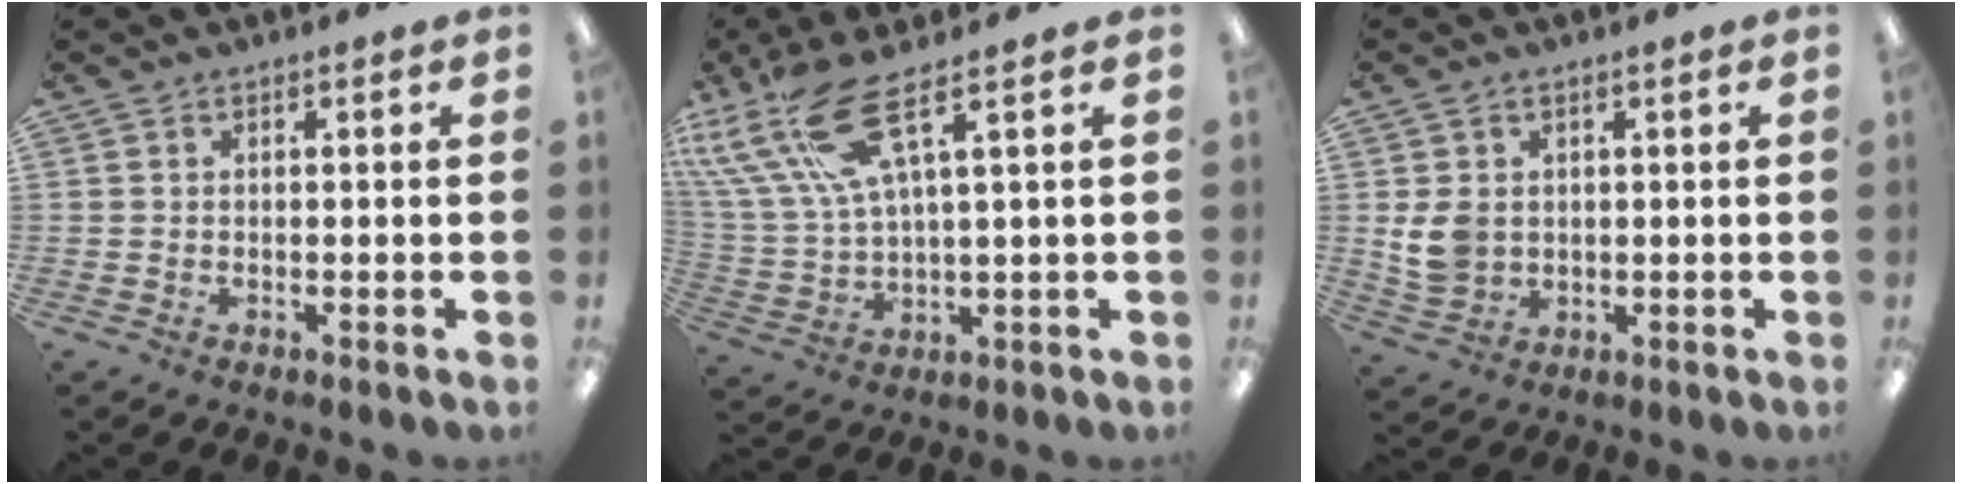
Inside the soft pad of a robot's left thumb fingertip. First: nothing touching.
{"total": 15.2, "force": [8.8, 4.4, 11.6], "torque": [-0.266, -0.037, 0.152]}
{"total": 6.6, "force": [1.5, 5.2, 3.8], "torque": [-0.080, 0.006, 0.032]}